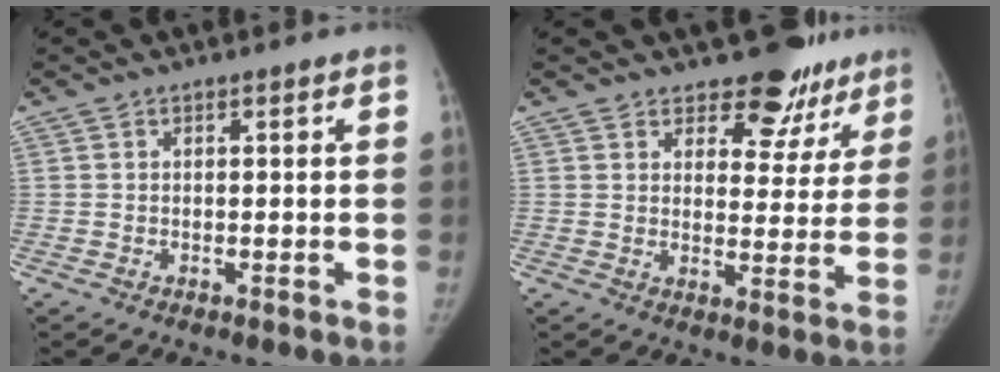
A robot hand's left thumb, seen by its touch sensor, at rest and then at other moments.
{"total": 11.4, "force": [9.1, 6.0, 3.6], "torque": [0.010, -0.058, 0.106]}